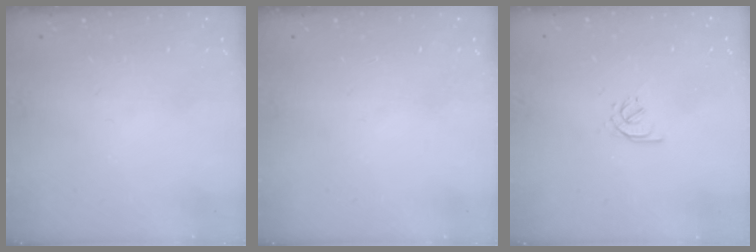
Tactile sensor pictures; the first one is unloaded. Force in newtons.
{"total": 0.0}
{"total": 2.4, "press": 2.4, "slide": 0.6}